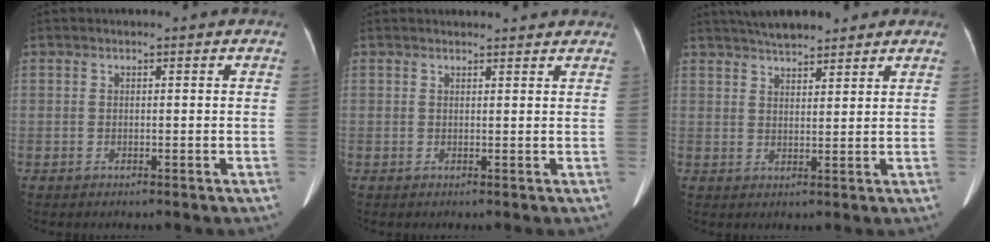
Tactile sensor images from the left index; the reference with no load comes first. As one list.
[{"total": 6.2, "force": [5.9, 1.1, 1.4], "torque": [-0.013, 0.023, 0.060]}, {"total": 7.6, "force": [6.5, 1.7, 3.5], "torque": [-0.051, 0.025, 0.105]}]